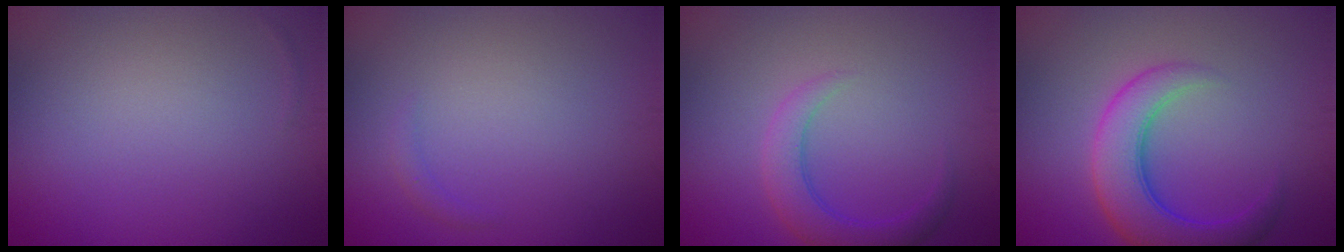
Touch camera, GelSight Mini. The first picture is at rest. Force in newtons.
{"total": 0.7, "press": 0.7, "slide": 0.1}
{"total": 3.0, "press": 3.0, "slide": 0.2}
{"total": 5.9, "press": 5.9, "slide": 0.2}